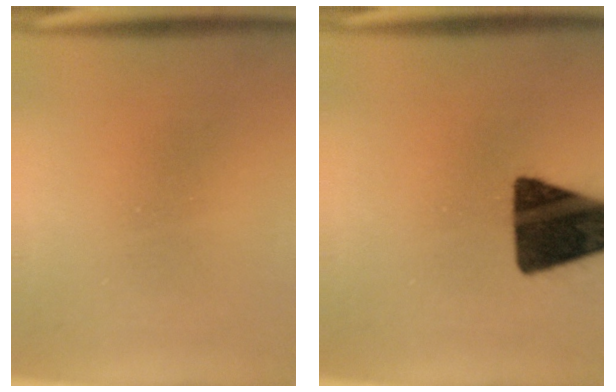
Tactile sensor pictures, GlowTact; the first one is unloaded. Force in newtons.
{"total": 17.9}